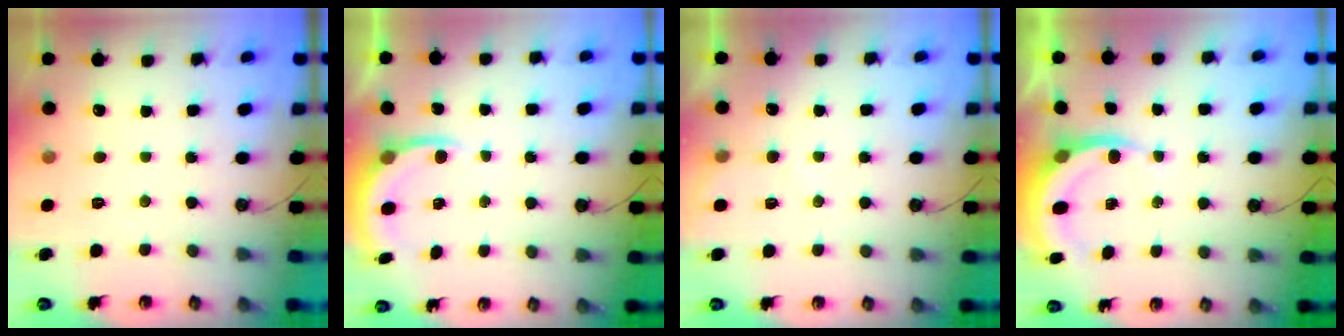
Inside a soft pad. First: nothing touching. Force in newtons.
{"total": 7.1, "press": 7.1, "slide": 0.5}
{"total": 2.8, "press": 2.8, "slide": 0.2}
{"total": 5.0, "press": 5.0, "slide": 0.2}